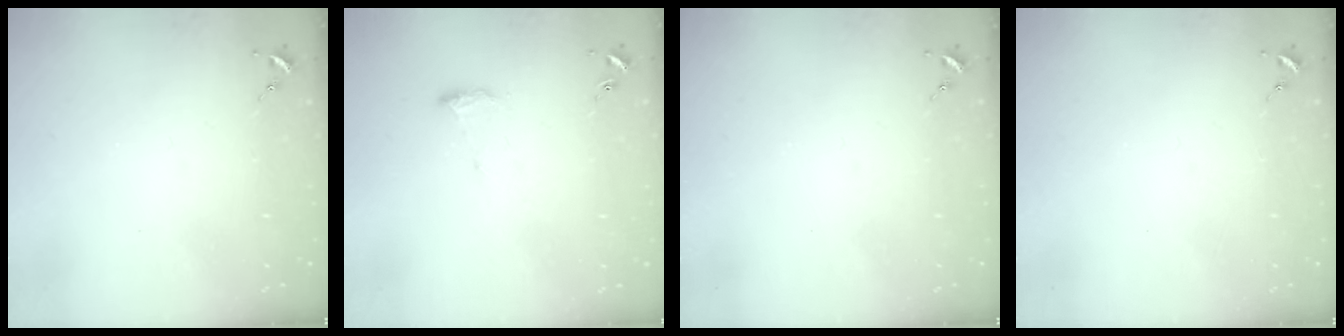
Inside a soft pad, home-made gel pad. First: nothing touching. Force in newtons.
{"total": 7.0, "press": 7.0, "slide": 0.8}
{"total": 0.0}
{"total": 0.0}